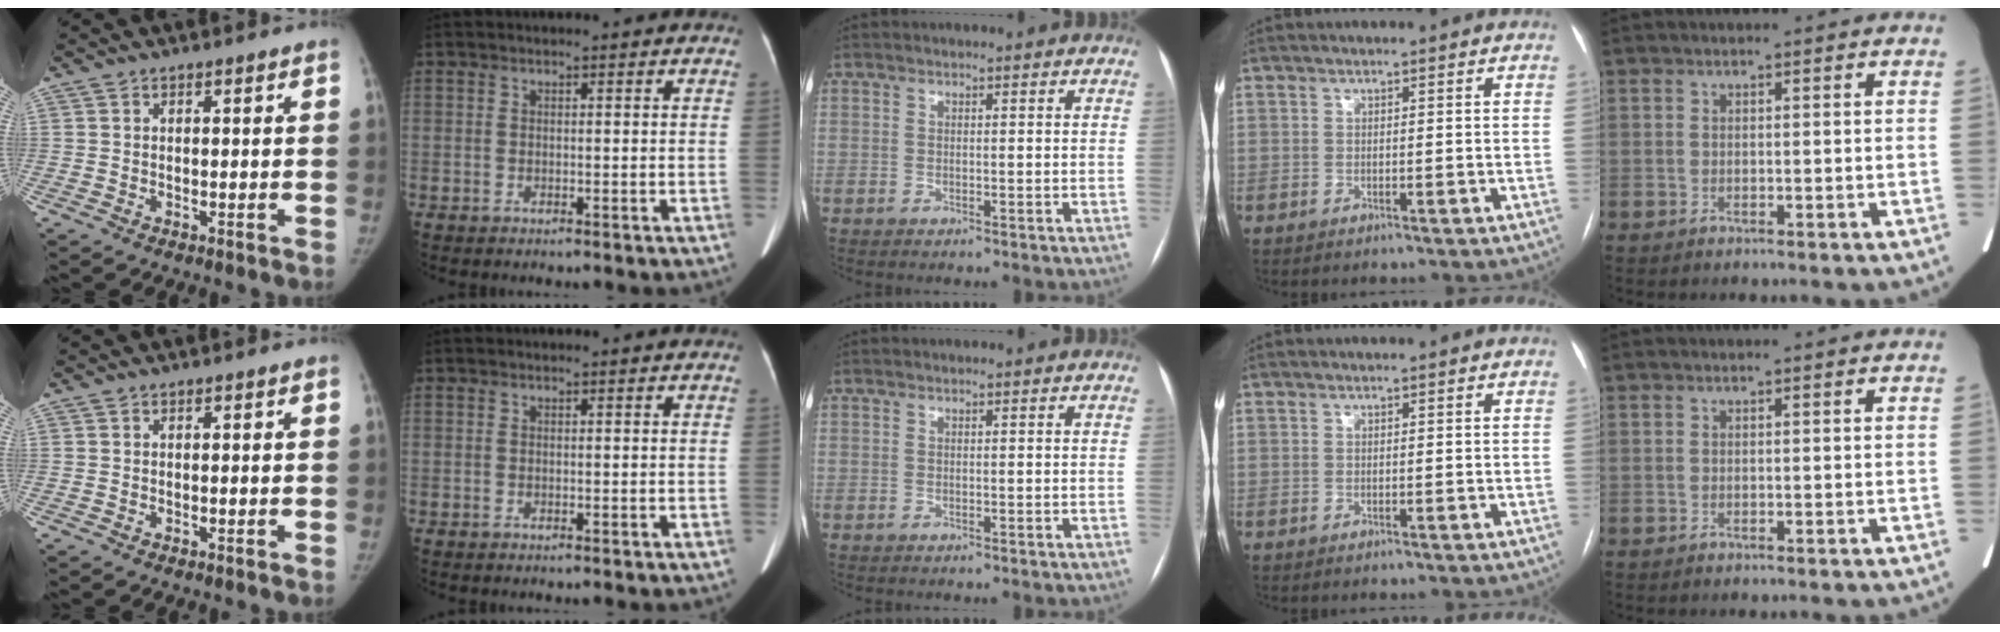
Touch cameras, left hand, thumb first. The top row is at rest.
{}